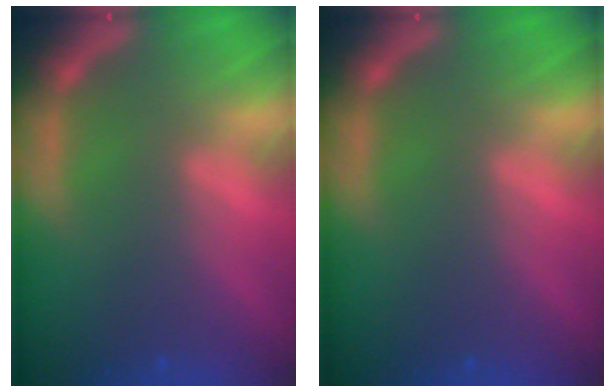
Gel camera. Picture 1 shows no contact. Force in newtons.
{"total": 0.0}